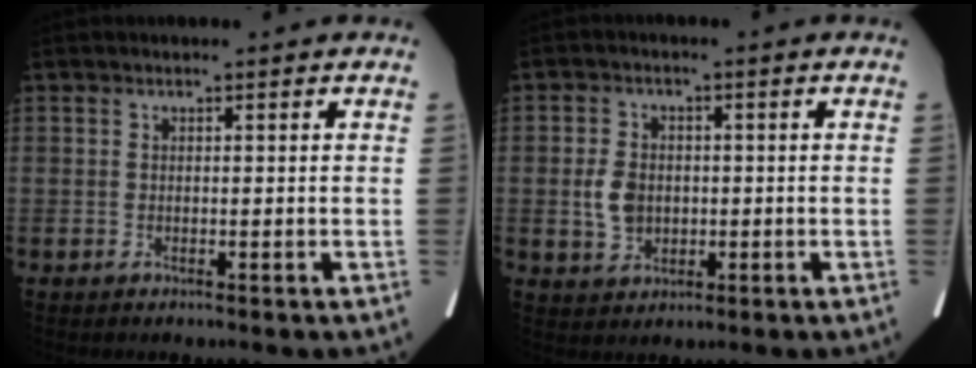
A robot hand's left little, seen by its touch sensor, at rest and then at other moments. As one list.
[{"total": 4.9, "force": [-0.5, 3.9, 2.8], "torque": [-0.065, 0.006, 0.000]}]